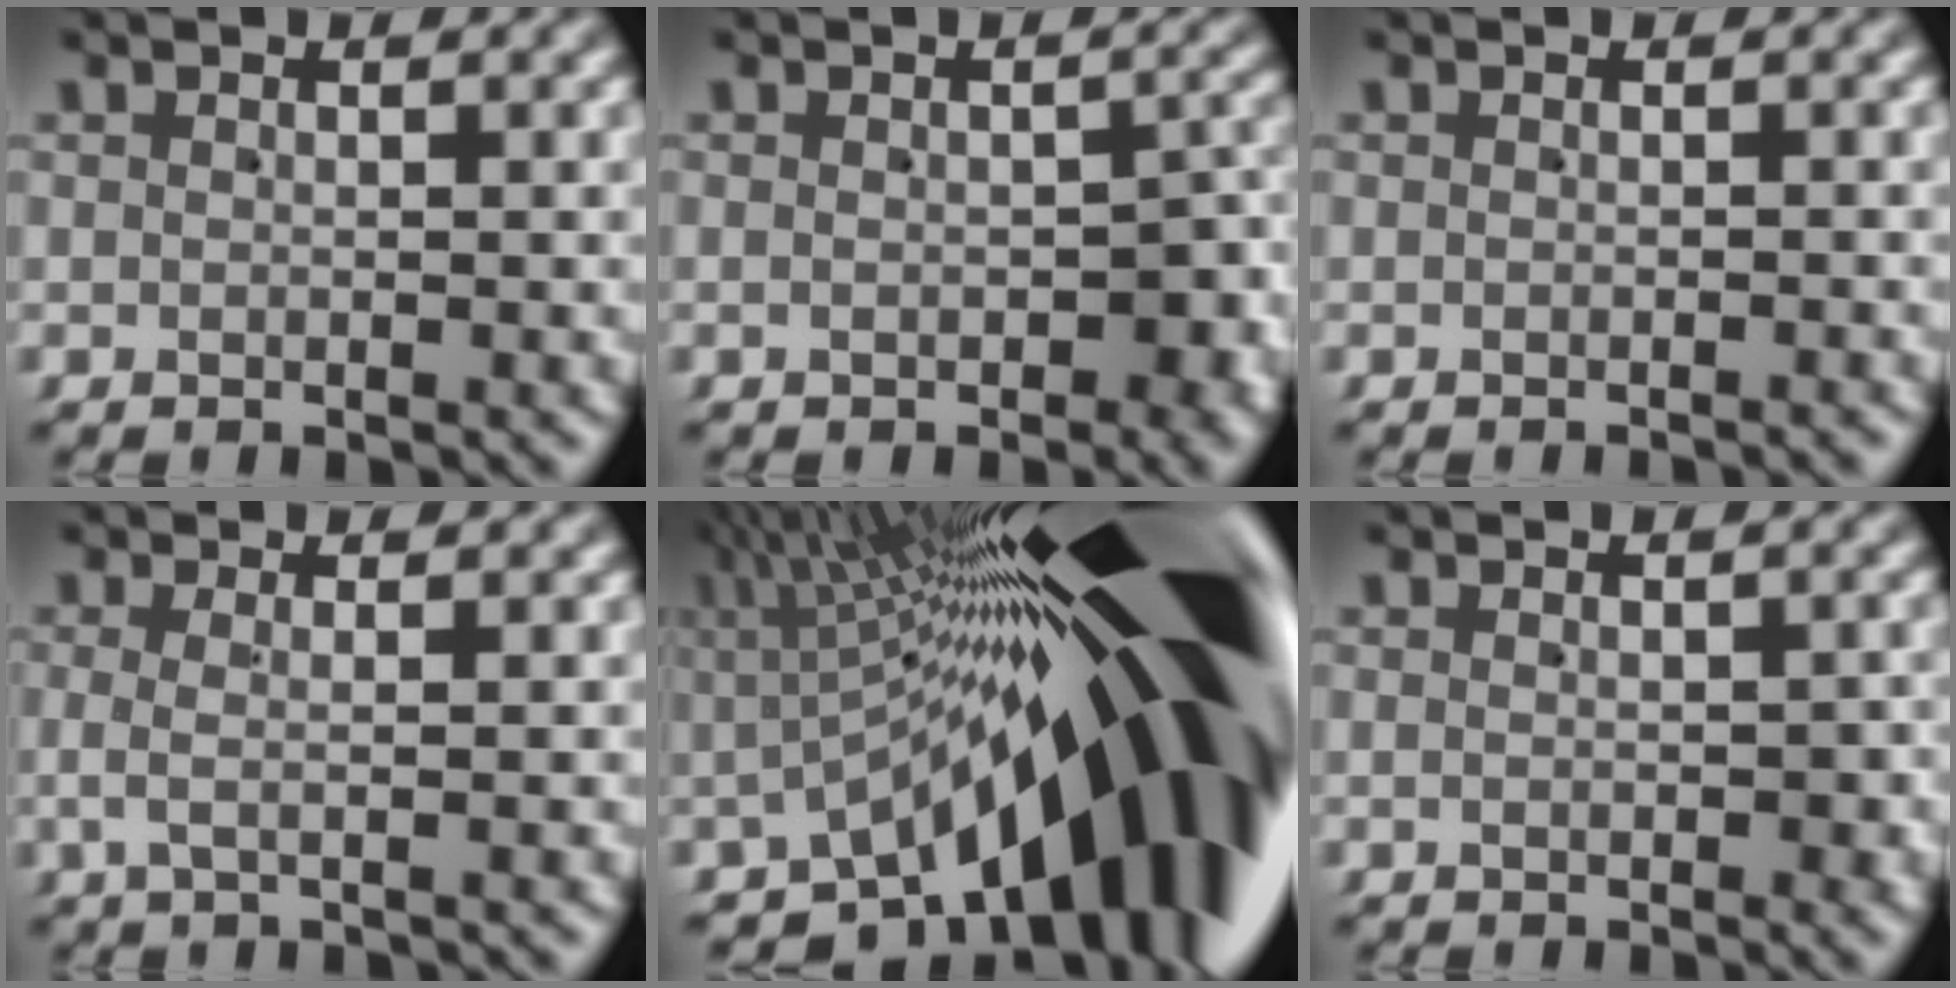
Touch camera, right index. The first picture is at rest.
{"total": 2.9, "force": [-1.1, 1.6, 2.2], "torque": [-0.026, -0.004, -0.013]}
{"total": 0.7, "force": [-0.5, -0.4, -0.2], "torque": [0.001, 0.001, -0.010]}
{"total": 1.4, "force": [-0.2, -0.4, 1.3], "torque": [-0.037, -0.001, -0.005]}
{"total": 28.8, "force": [-1.4, 11.7, 26.3], "torque": [-0.327, -0.004, -0.022]}
{"total": 0.8, "force": [-0.4, 0.5, 0.4], "torque": [-0.008, -0.004, -0.005]}